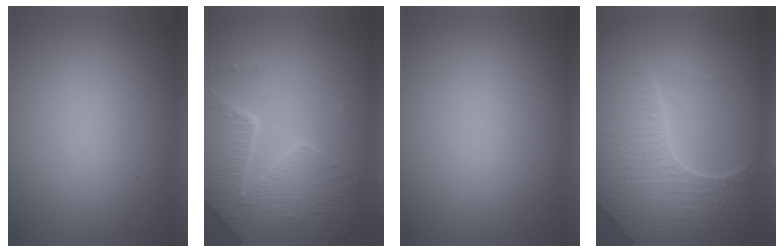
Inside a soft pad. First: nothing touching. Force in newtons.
{"total": 6.9, "press": 5.3, "slide": 4.4}
{"total": 0.0}
{"total": 8.4, "press": 5.8, "slide": 6.0}